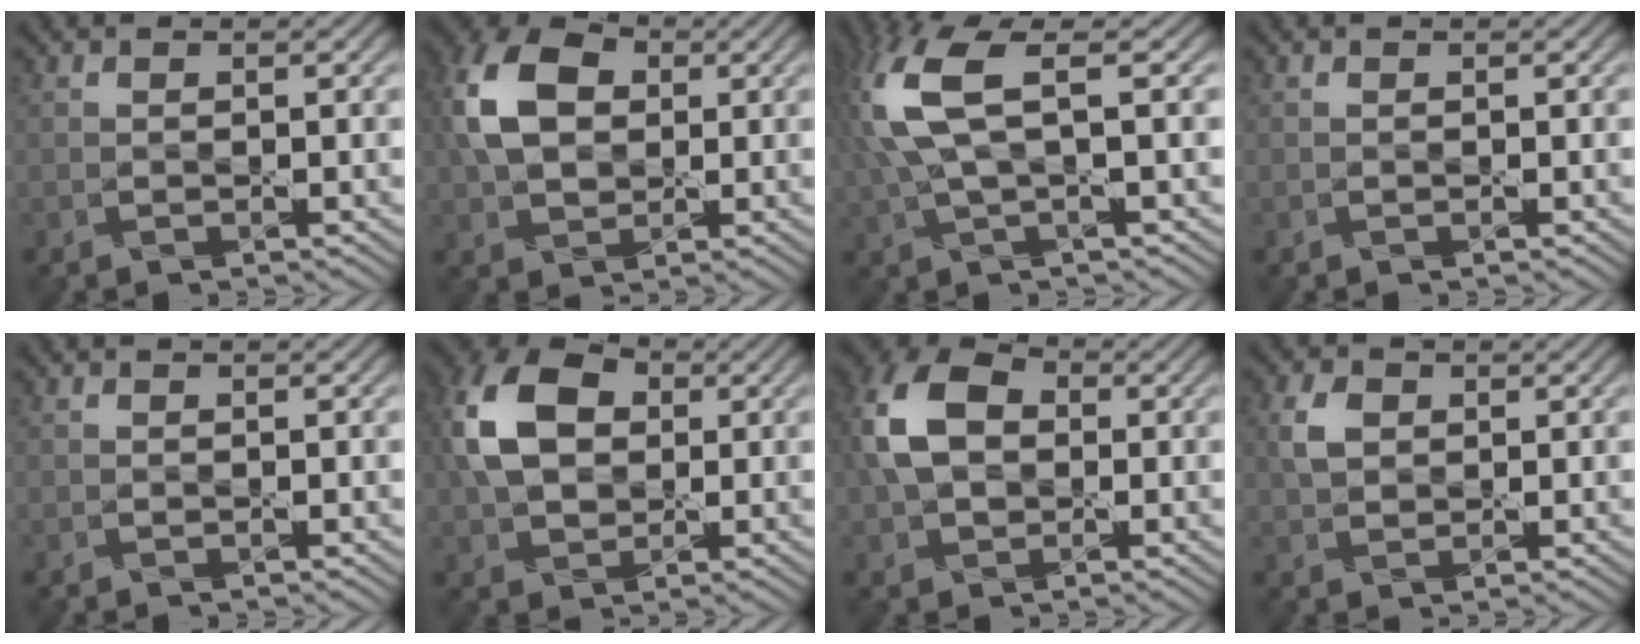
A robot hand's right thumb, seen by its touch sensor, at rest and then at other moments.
{"total": 9.9, "force": [1.7, 6.9, 6.9], "torque": [-0.172, 0.018, 0.022]}
{"total": 9.6, "force": [2.5, 3.4, 8.7], "torque": [-0.220, 0.015, 0.048]}
{"total": 0.0}
{"total": 0.0}
{"total": 11.0, "force": [1.8, 7.6, 7.7], "torque": [-0.192, 0.020, 0.022]}
{"total": 9.9, "force": [1.0, 7.0, 6.9], "torque": [-0.173, 0.017, 0.006]}
{"total": 3.4, "force": [1.0, 2.5, 2.1], "torque": [-0.053, 0.005, 0.017]}